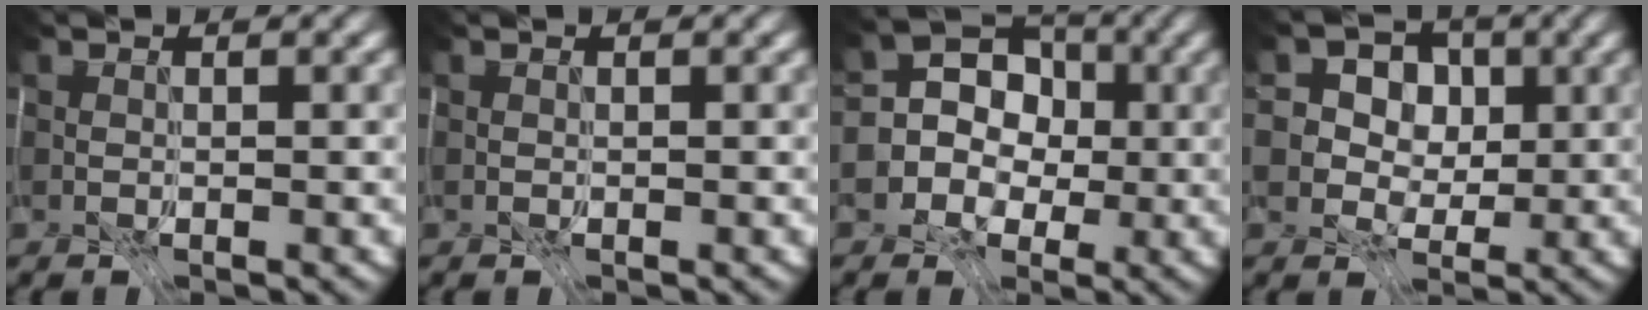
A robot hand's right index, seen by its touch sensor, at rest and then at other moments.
{"total": 0.0}
{"total": 6.8, "force": [-0.7, 6.3, 2.6], "torque": [-0.050, 0.032, -0.048]}
{"total": 9.3, "force": [4.7, 6.0, 5.3], "torque": [-0.082, 0.030, 0.065]}